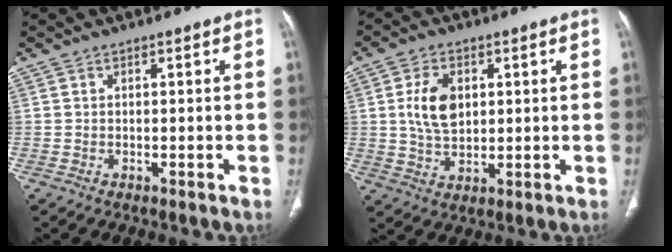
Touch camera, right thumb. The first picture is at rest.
{"total": 8.3, "force": [1.7, 5.4, 6.1], "torque": [-0.103, -0.007, 0.035]}